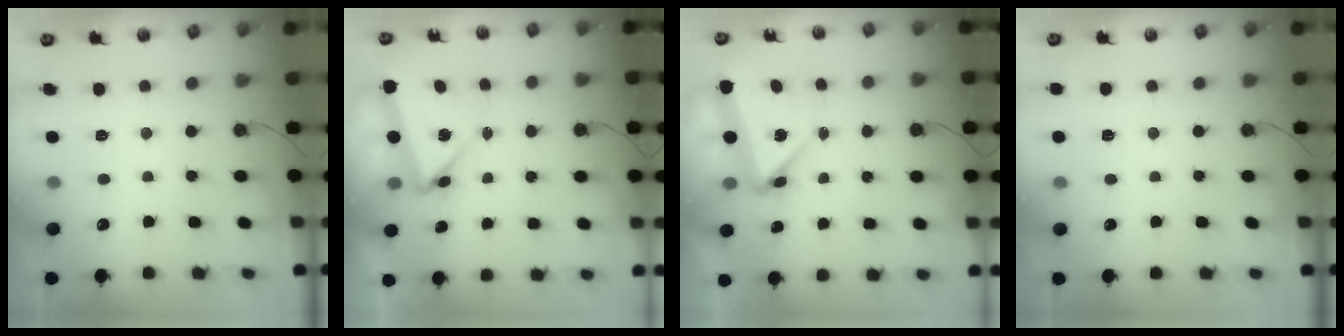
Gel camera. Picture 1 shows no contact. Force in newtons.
{"total": 6.2, "press": 6.1, "slide": 0.9}
{"total": 5.5, "press": 5.1, "slide": 2.0}
{"total": 2.3, "press": 1.3, "slide": 1.9}